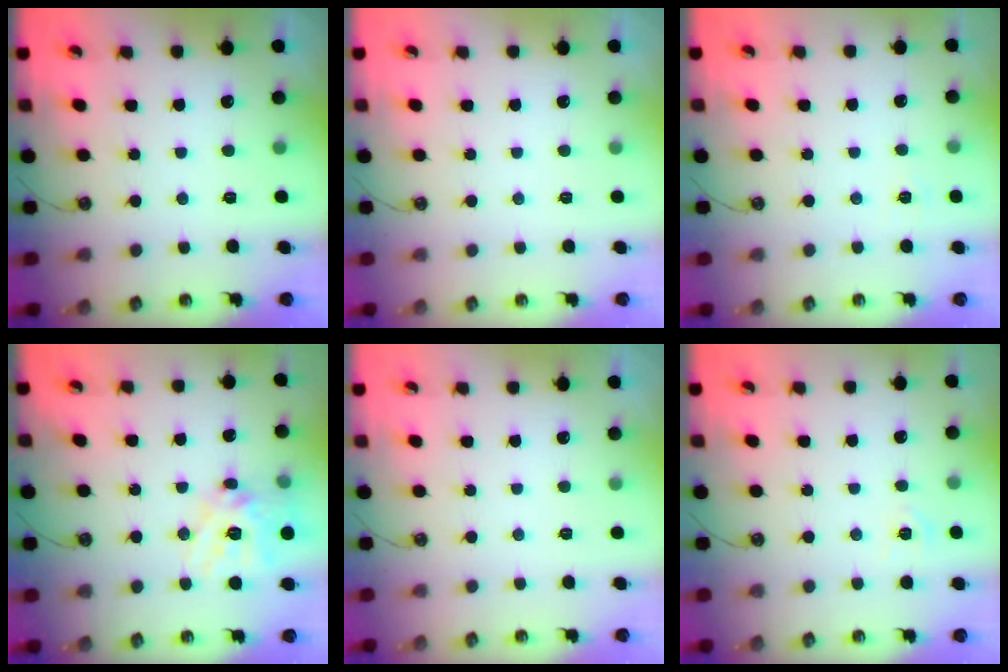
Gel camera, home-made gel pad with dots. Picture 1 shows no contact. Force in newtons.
{"total": 0.0}
{"total": 2.1, "press": 2.1, "slide": 0.3}
{"total": 16.1, "press": 16.0, "slide": 2.4}
{"total": 0.0}
{"total": 5.1, "press": 5.0, "slide": 0.6}